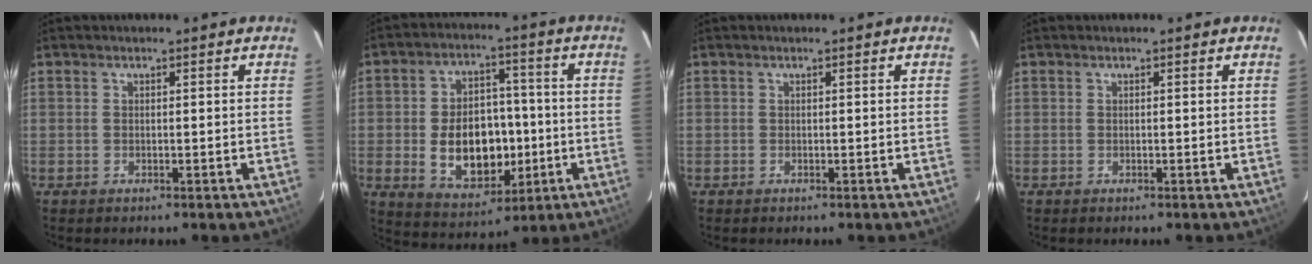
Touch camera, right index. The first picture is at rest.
{"total": 14.0, "force": [-2.3, 9.4, 10.0], "torque": [-0.198, 0.014, -0.012]}
{"total": 0.0}
{"total": 0.0}